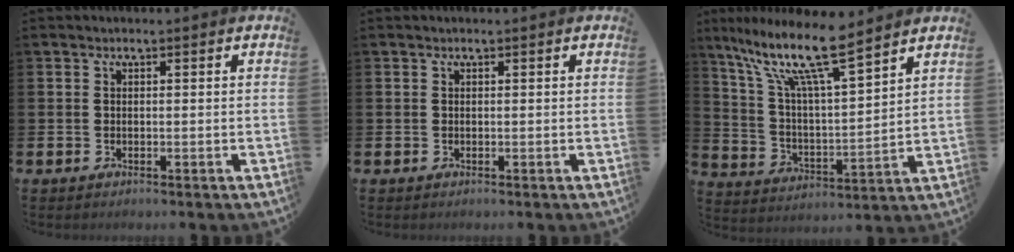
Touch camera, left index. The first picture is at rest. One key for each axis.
{"total": 0.0}
{"total": 12.8, "fx": 10.1, "fy": 2.2, "fz": 7.5, "tx": -0.170, "ty": -0.052, "tz": 0.172}